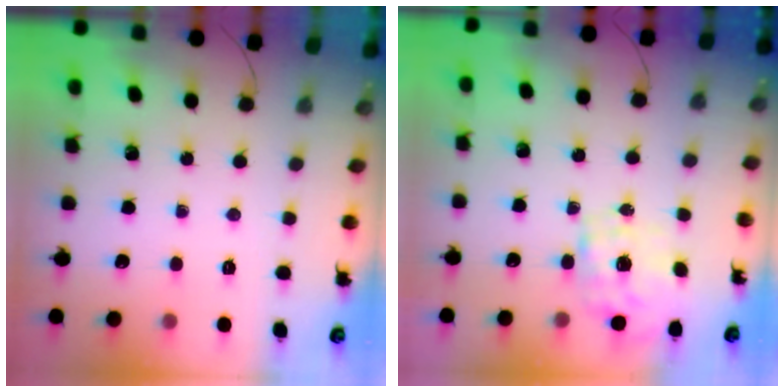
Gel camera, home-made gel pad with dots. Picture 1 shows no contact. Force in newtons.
{"total": 1.6, "press": 1.4, "slide": 0.8}